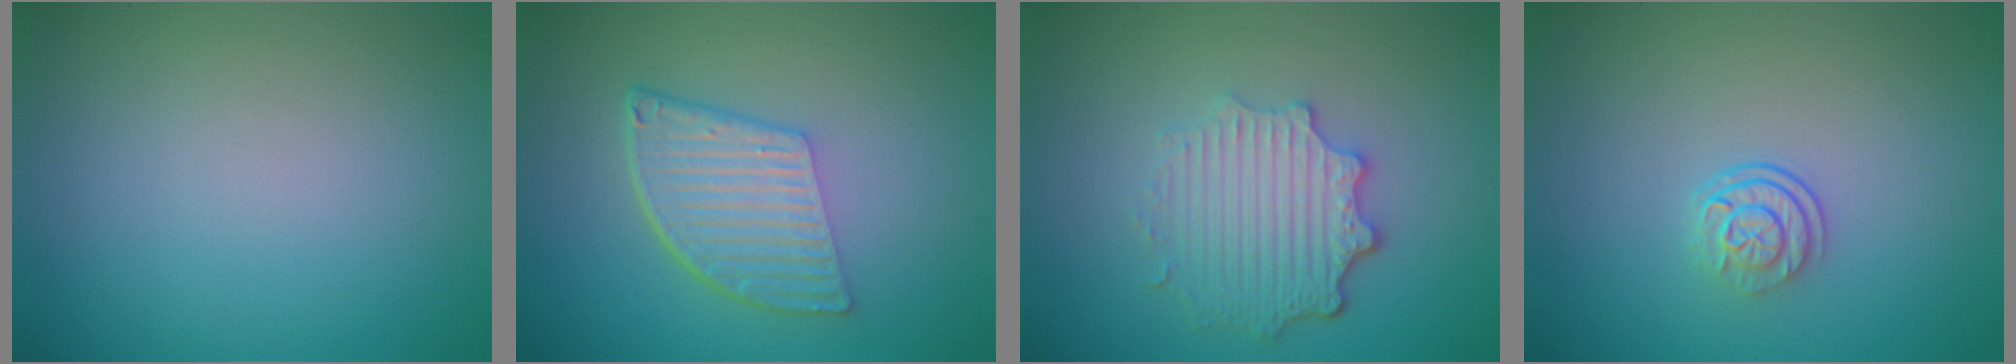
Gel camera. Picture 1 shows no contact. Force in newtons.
{"total": 5.9, "press": 4.0, "slide": 4.4}
{"total": 4.4, "press": 3.6, "slide": 2.6}
{"total": 2.5, "press": 1.8, "slide": 1.8}